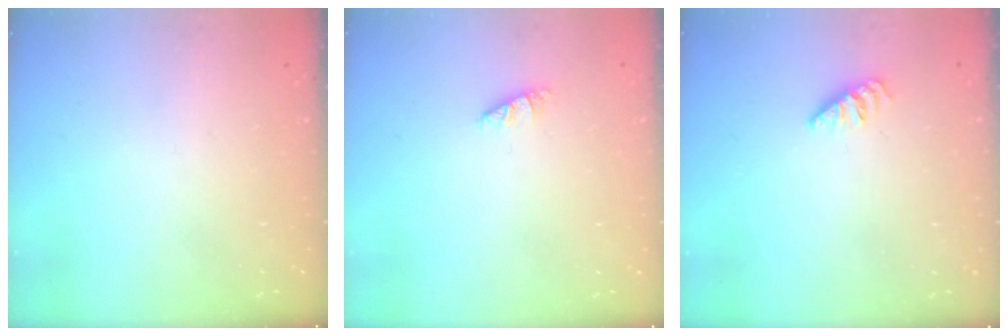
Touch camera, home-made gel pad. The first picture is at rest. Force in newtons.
{"total": 0.7, "press": 0.7, "slide": 0.1}
{"total": 0.0}